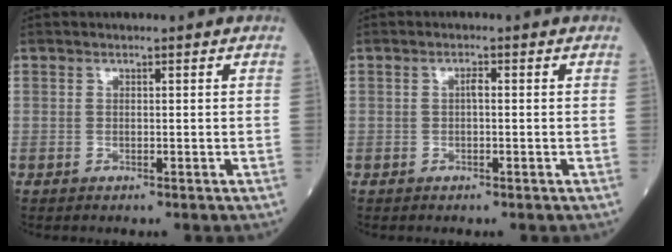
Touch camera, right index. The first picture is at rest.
{"total": 1.0, "force": [0.0, 0.2, 1.0], "torque": [-0.018, 0.002, 0.000]}